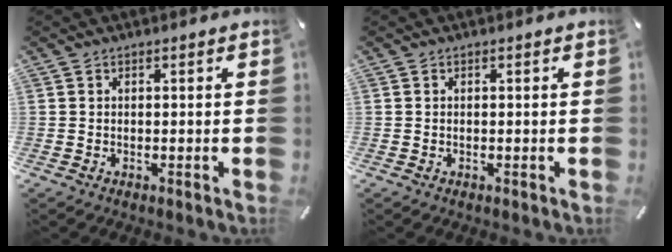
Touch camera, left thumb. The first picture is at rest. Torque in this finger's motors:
{"motor_torque": [0.00, -0.07, -0.03, 0.04, 0.00]}